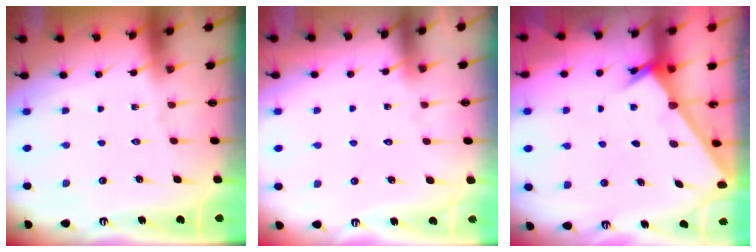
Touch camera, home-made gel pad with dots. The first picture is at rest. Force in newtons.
{"total": 5.5, "press": 5.5, "slide": 0.4}
{"total": 2.4, "press": 2.4, "slide": 0.2}